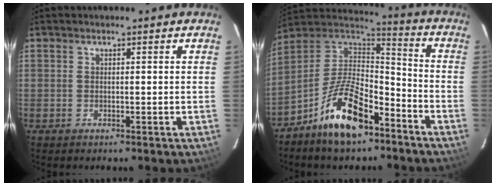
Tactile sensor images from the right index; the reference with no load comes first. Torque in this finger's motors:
{"motor_torque": [0.61, -0.62, 0.87, 0.21]}